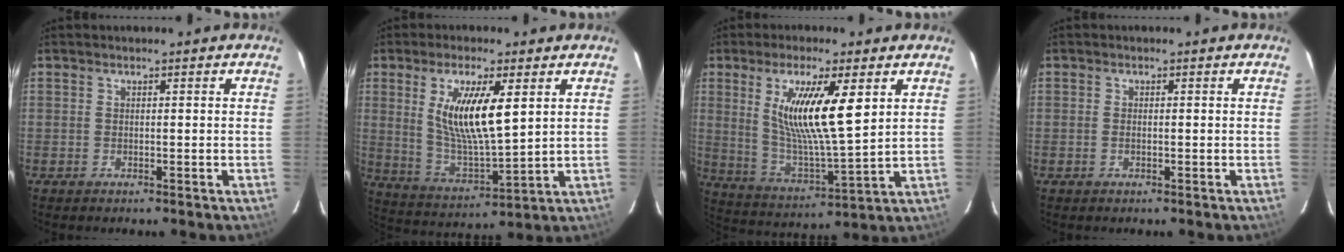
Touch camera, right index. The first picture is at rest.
{"total": 13.4, "force": [4.1, 3.6, 12.2], "torque": [-0.230, -0.009, 0.087]}
{"total": 14.8, "force": [4.9, 2.6, 13.8], "torque": [-0.251, -0.013, 0.101]}
{"total": 0.7, "force": [-0.2, 0.4, 0.6], "torque": [-0.013, 0.000, -0.004]}